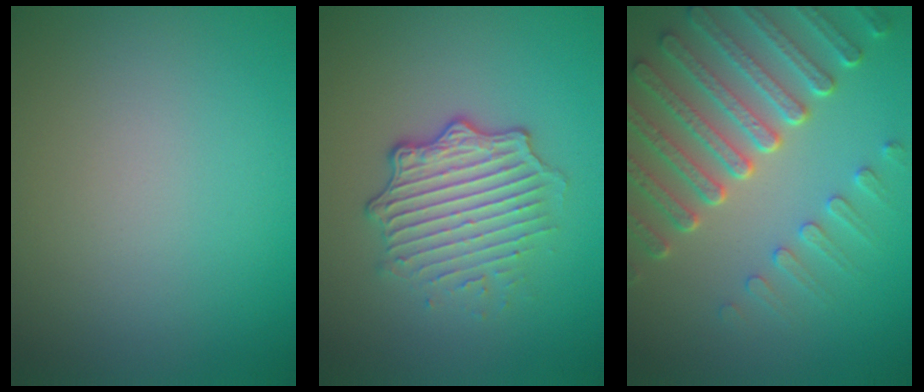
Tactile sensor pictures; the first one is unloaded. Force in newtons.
{"total": 4.8, "press": 3.5, "slide": 3.3}
{"total": 7.5, "press": 5.7, "slide": 4.9}